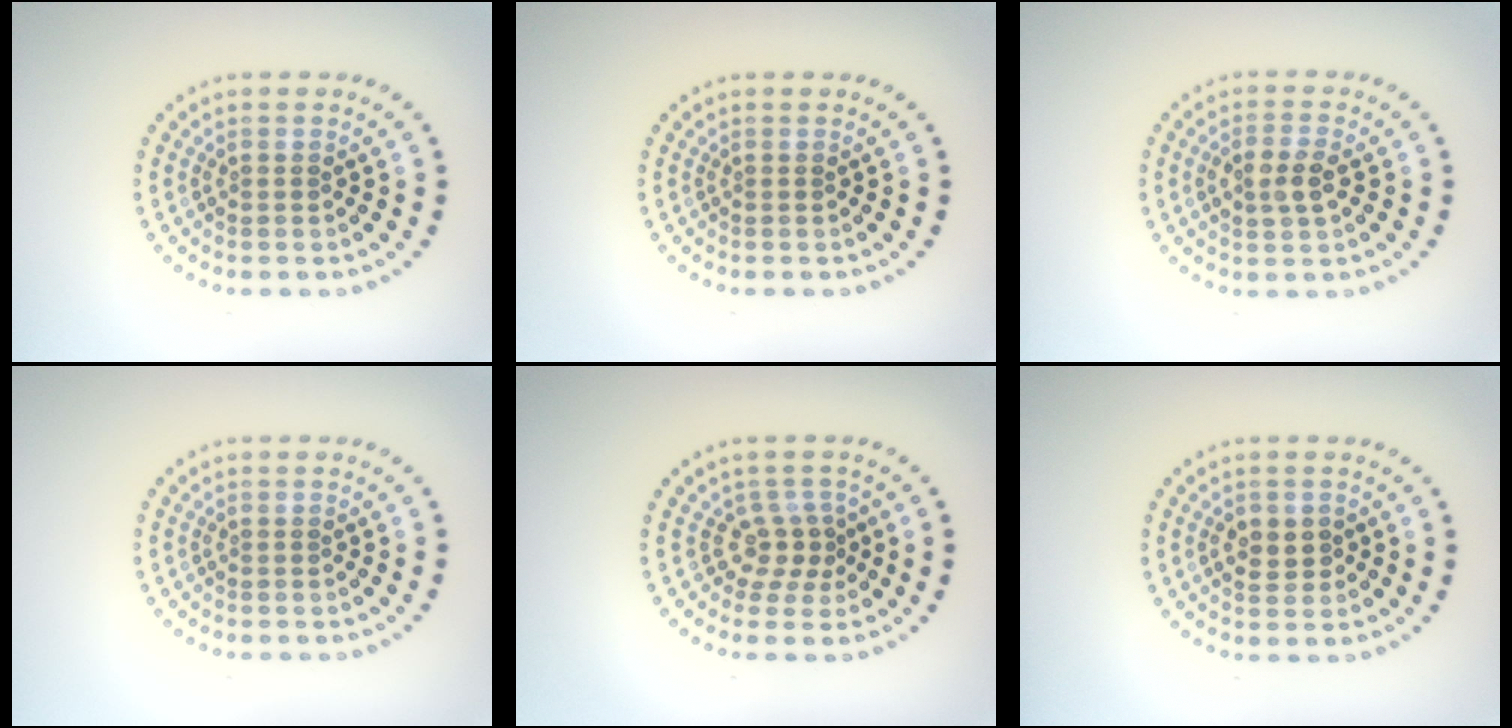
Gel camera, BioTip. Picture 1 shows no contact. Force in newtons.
{"total": 0.0}
{"total": 2.5, "press": 2.4, "slide": 0.6}
{"total": 0.0}
{"total": 2.4, "press": 1.6, "slide": 1.8}
{"total": 2.1, "press": 2.1, "slide": 0.2}